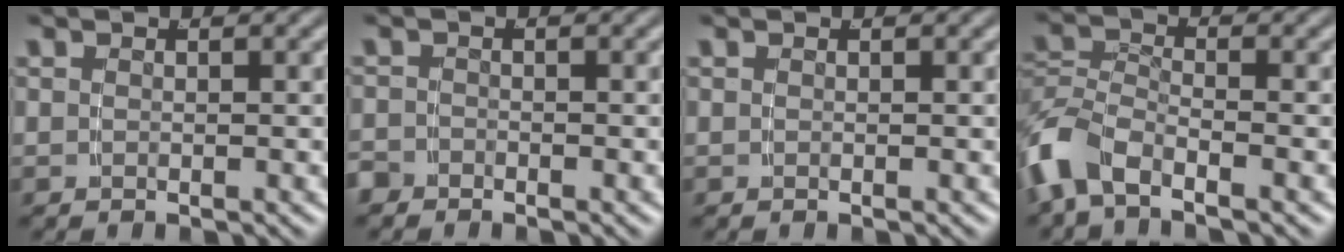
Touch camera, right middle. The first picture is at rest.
{"total": 1.5, "force": [-1.4, 0.5, -0.1], "torque": [0.004, -0.013, -0.022]}
{"total": 0.0}
{"total": 4.4, "force": [-2.7, 2.4, 2.5], "torque": [-0.075, -0.018, -0.043]}